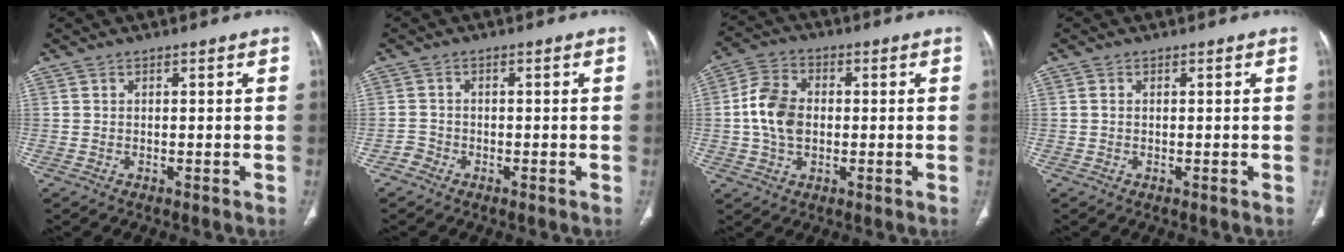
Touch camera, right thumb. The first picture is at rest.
{"total": 1.7, "force": [-1.3, 1.1, 0.1], "torque": [-0.004, 0.006, -0.031]}
{"total": 9.5, "force": [-0.1, 6.7, 6.8], "torque": [-0.125, 0.016, -0.008]}
{"total": 0.7, "force": [0.0, 0.4, 0.5], "torque": [-0.012, -0.001, -0.001]}